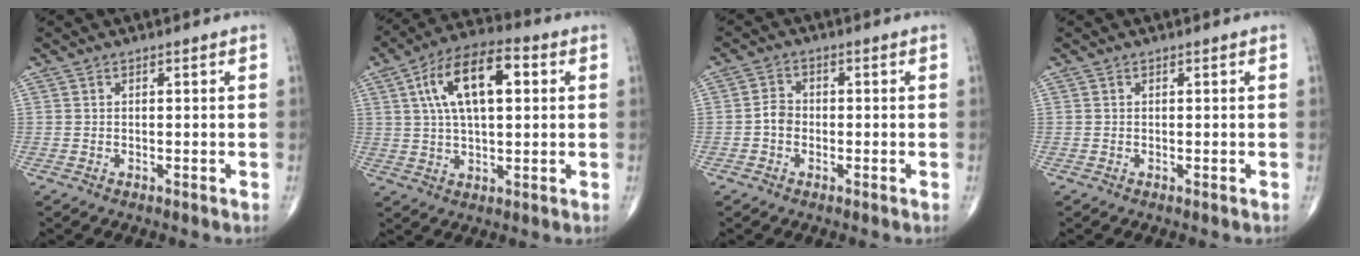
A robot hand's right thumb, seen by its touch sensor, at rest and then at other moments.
{"total": 14.8, "force": [3.8, 6.8, 12.6], "torque": [-0.215, 0.018, 0.061]}
{"total": 2.9, "force": [-0.8, 2.3, 1.5], "torque": [-0.018, 0.011, -0.023]}
{"total": 0.0}